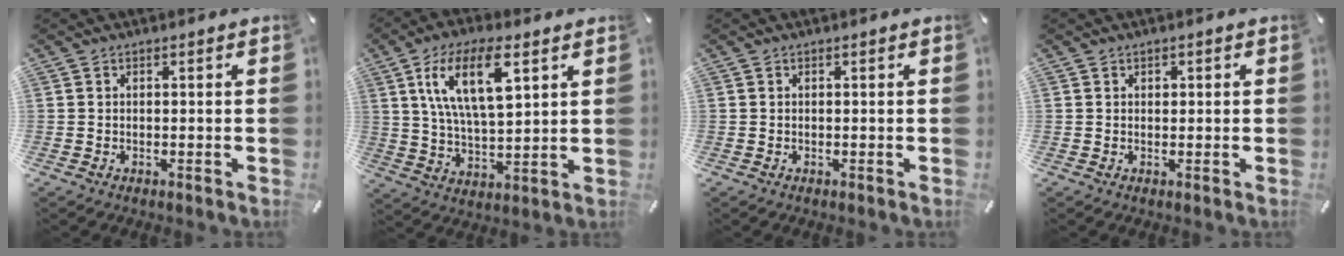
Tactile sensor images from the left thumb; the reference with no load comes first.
{"total": 15.1, "force": [6.9, 6.3, 11.9], "torque": [-0.229, -0.006, 0.115]}
{"total": 0.0}
{"total": 0.8, "force": [0.2, 0.7, 0.3], "torque": [-0.007, 0.003, 0.003]}